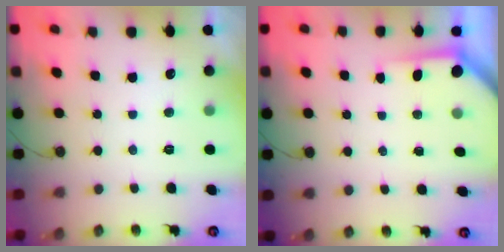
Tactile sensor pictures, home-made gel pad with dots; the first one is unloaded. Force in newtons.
{"total": 3.5, "press": 3.5, "slide": 0.3}